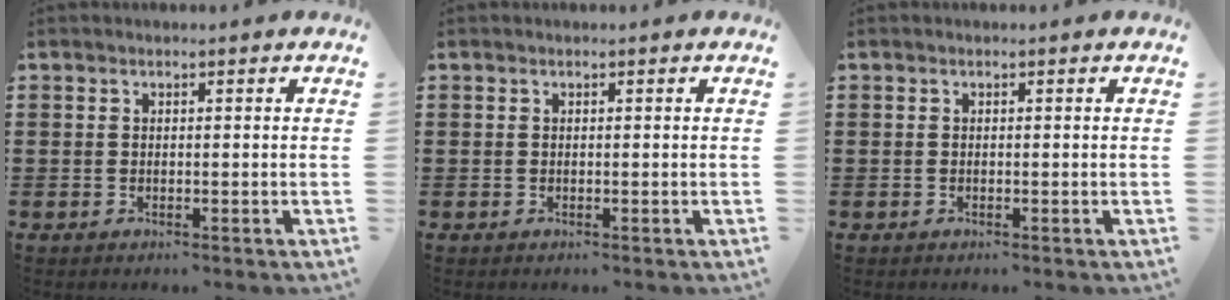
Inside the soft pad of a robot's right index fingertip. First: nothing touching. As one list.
[{"total": 0.0}, {"total": 0.0}]